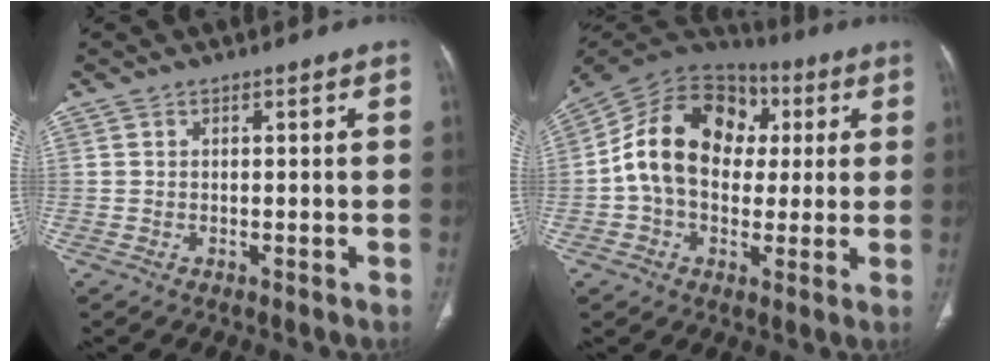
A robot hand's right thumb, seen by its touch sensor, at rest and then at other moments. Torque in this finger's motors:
{"motor_torque": [-0.24, 1.25, 0.75, 0.66, 0.55]}